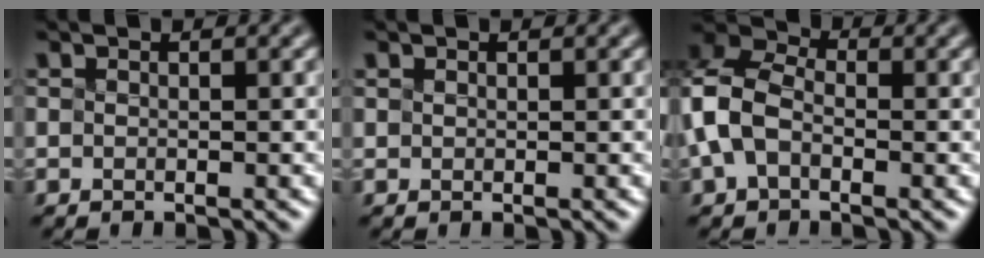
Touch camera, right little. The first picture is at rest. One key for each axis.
{"total": 0.6, "fx": 0.2, "fy": -0.3, "fz": -0.5, "tx": 0.002, "ty": -0.003, "tz": 0.014}
{"total": 3.4, "fx": -2.0, "fy": 2.3, "fz": 1.6, "tx": -0.074, "ty": 0.001, "tz": -0.022}